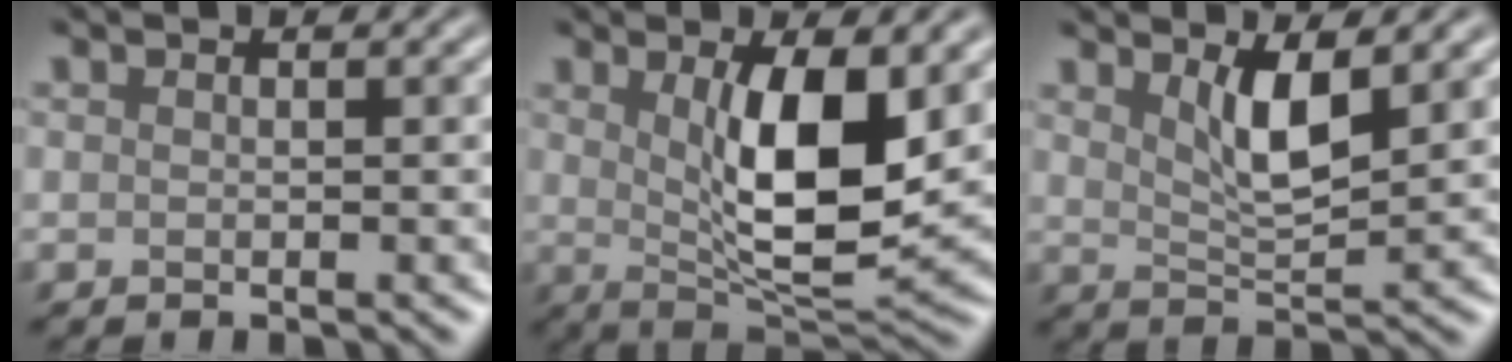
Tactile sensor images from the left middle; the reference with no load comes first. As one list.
[{"total": 8.2, "force": [1.7, 2.7, 7.6], "torque": [-0.129, -0.017, 0.032]}, {"total": 3.8, "force": [1.9, 1.0, 3.2], "torque": [-0.063, -0.008, 0.036]}]